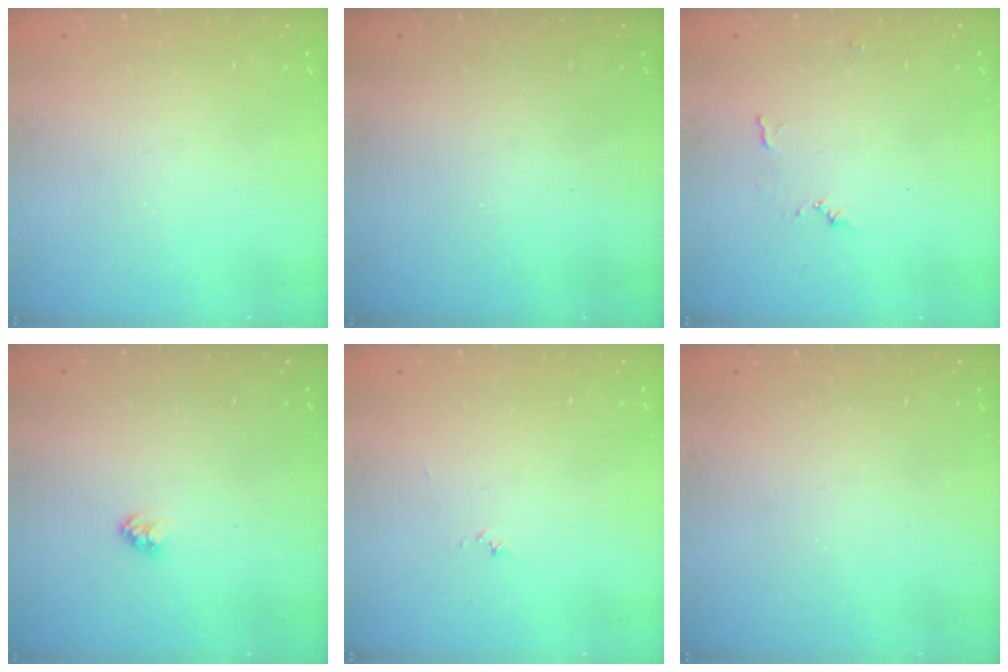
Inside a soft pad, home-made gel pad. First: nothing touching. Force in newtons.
{"total": 0.0}
{"total": 5.9, "press": 5.9, "slide": 0.4}
{"total": 2.4, "press": 2.4, "slide": 0.1}
{"total": 3.8, "press": 3.8, "slide": 0.4}
{"total": 0.0}